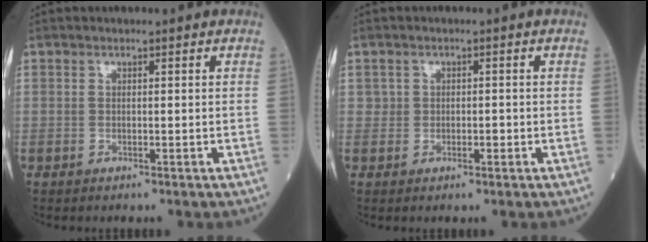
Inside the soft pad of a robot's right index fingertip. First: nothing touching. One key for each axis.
{"total": 1.5, "fx": -0.1, "fy": 1.2, "fz": 0.9, "tx": -0.015, "ty": 0.004, "tz": 0.000}